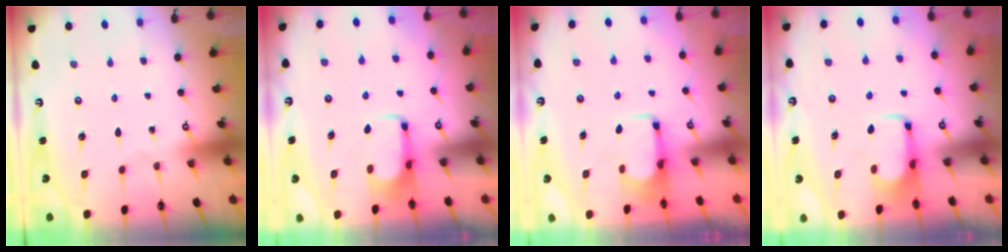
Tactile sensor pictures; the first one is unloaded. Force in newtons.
{"total": 1.7, "press": 1.7, "slide": 0.4}
{"total": 1.9, "press": 1.8, "slide": 0.7}
{"total": 2.0, "press": 1.9, "slide": 0.4}